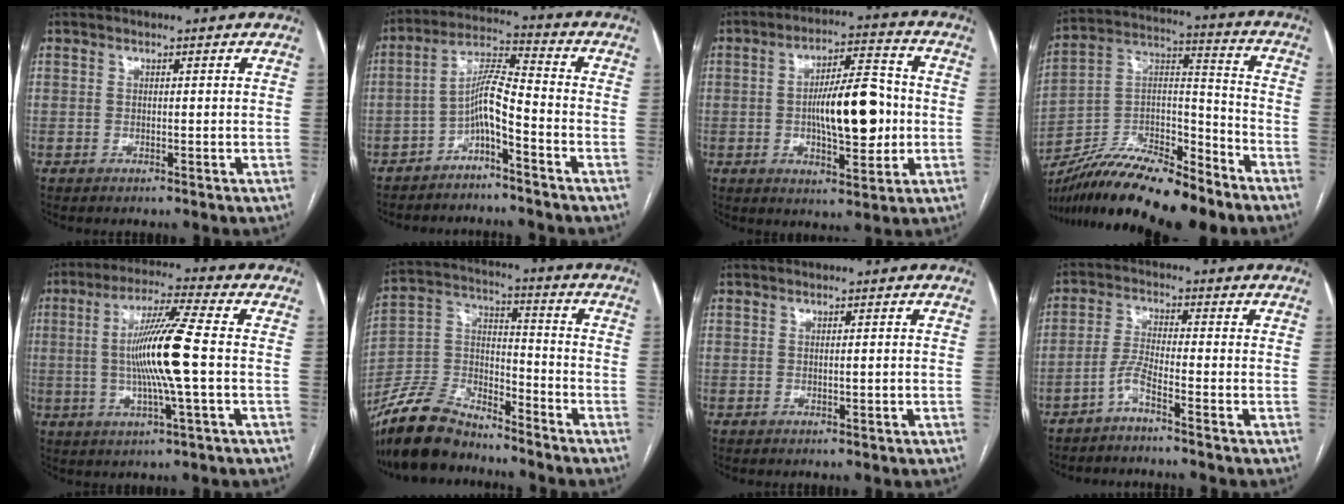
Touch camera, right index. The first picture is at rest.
{"total": 6.7, "force": [-3.5, 0.5, 5.6], "torque": [-0.108, 0.018, -0.067]}
{"total": 12.7, "force": [-0.8, 3.9, 12.1], "torque": [-0.200, 0.014, -0.010]}
{"total": 19.1, "force": [-16.0, 3.9, 9.6], "torque": [-0.182, 0.012, -0.286]}
{"total": 11.9, "force": [-0.5, -0.4, 11.9], "torque": [-0.227, -0.001, -0.012]}
{"total": 13.9, "force": [-12.1, 4.6, 5.0], "torque": [-0.108, 0.011, -0.231]}
{"total": 0.7, "force": [-0.1, 0.0, 0.7], "torque": [-0.013, -0.001, 0.001]}
{"total": 3.6, "force": [-2.7, -0.4, 2.3], "torque": [-0.055, -0.001, -0.060]}